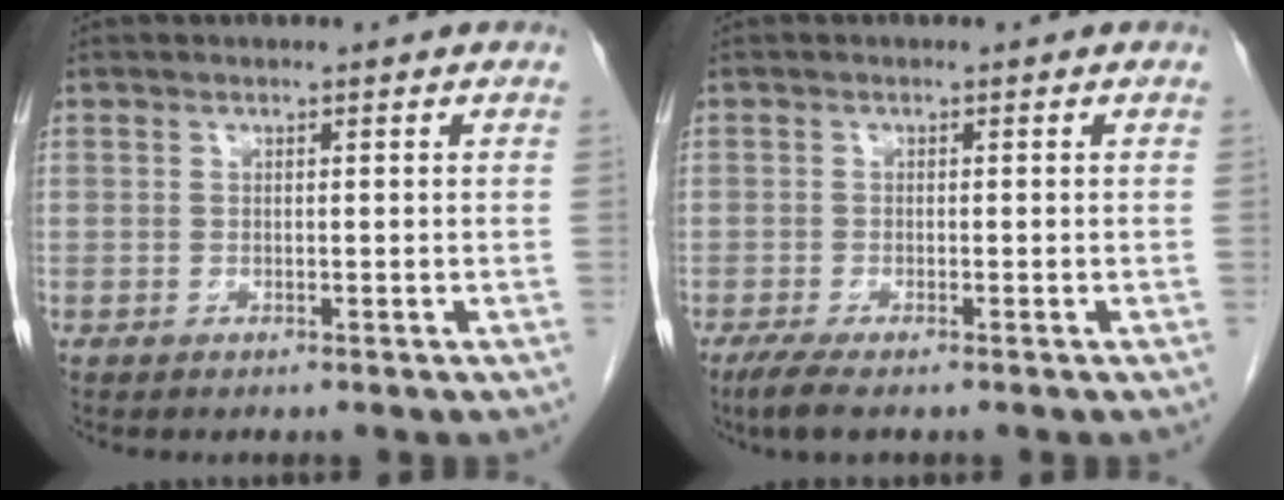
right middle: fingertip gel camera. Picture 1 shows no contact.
{"total": 3.1, "force": [-2.2, 0.4, 2.2], "torque": [-0.046, -0.010, -0.041]}